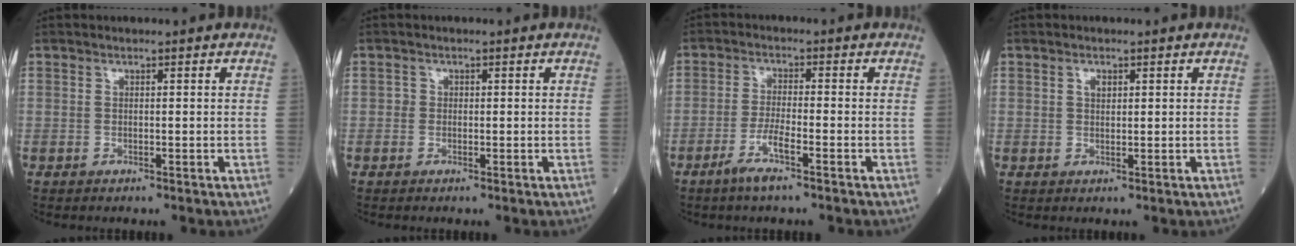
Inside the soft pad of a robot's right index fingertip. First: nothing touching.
{"total": 0.9, "force": [0.0, 0.9, 0.2], "torque": [0.001, 0.003, -0.002]}
{"total": 4.5, "force": [-2.7, 0.0, 3.6], "torque": [-0.074, -0.006, -0.057]}
{"total": 1.3, "force": [0.6, 0.7, 0.9], "torque": [-0.014, 0.000, 0.010]}